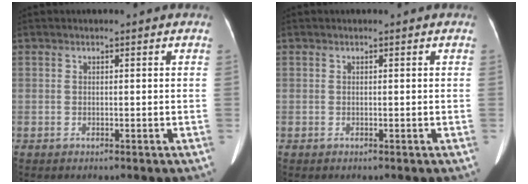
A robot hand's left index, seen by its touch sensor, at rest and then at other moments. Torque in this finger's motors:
{"motor_torque": [0.05, 0.05, 0.04, 0.01]}